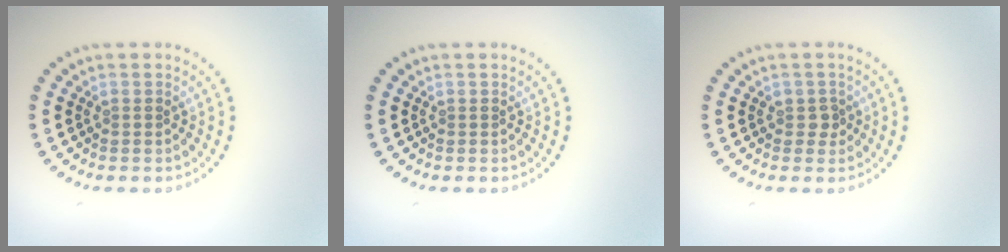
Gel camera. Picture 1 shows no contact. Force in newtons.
{"total": 0.0}
{"total": 1.0, "press": 0.9, "slide": 0.5}